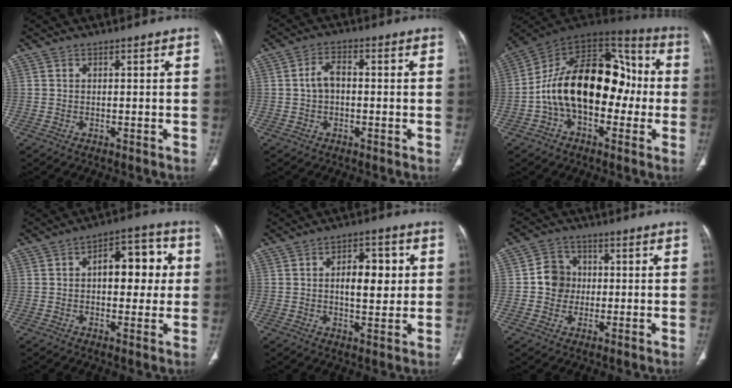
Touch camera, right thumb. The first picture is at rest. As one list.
[{"total": 4.1, "force": [-0.1, 2.6, 3.1], "torque": [-0.054, 0.016, -0.007]}, {"total": 23.0, "force": [-2.1, 14.0, 18.2], "torque": [-0.273, 0.058, -0.038]}, {"total": 12.0, "force": [1.5, 6.7, 9.8], "torque": [-0.091, 0.025, 0.016]}, {"total": 8.8, "force": [1.2, 4.6, 7.4], "torque": [-0.081, 0.002, 0.018]}, {"total": 6.5, "force": [-0.1, 6.0, 2.5], "torque": [-0.011, 0.010, -0.008]}]